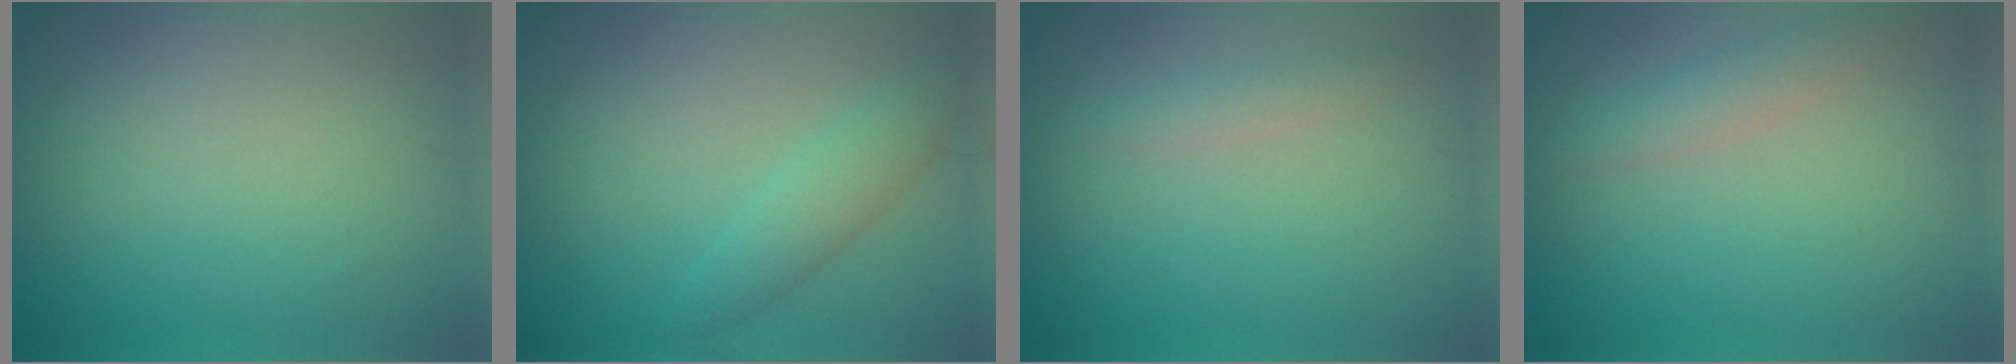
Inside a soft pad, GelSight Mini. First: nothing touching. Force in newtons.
{"total": 2.5, "press": 2.5, "slide": 0.2}
{"total": 1.3, "press": 1.3, "slide": 0.1}
{"total": 2.0, "press": 2.0, "slide": 0.1}